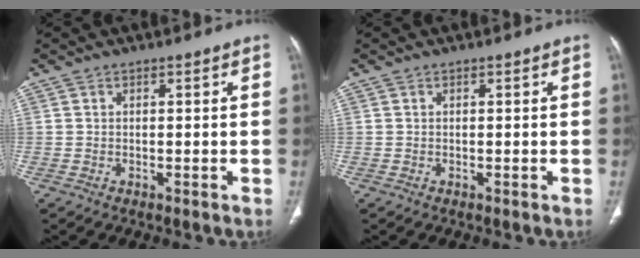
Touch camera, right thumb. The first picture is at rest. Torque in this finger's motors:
{"motor_torque": [-0.01, -0.13, 0.25, -0.04, 0.02]}